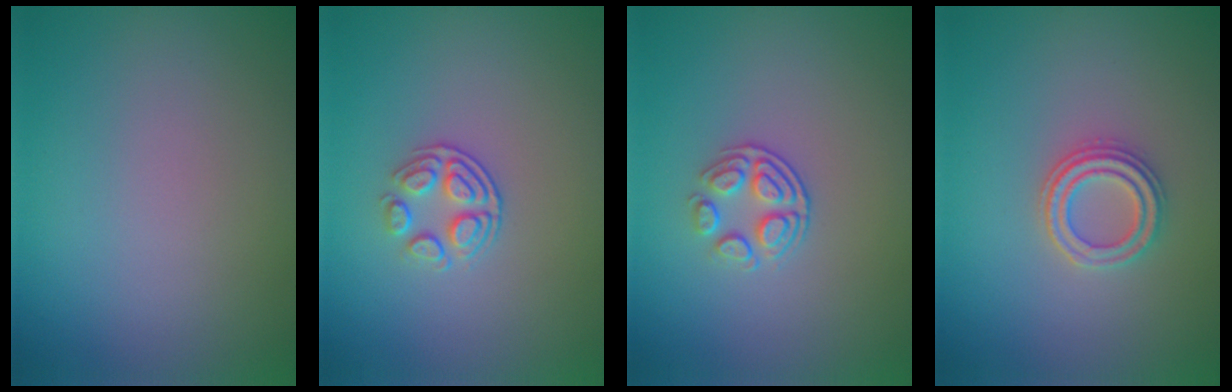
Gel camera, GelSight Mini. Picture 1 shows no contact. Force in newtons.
{"total": 2.4, "press": 1.8, "slide": 1.6}
{"total": 2.4, "press": 1.8, "slide": 1.6}
{"total": 2.5, "press": 2.4, "slide": 0.7}